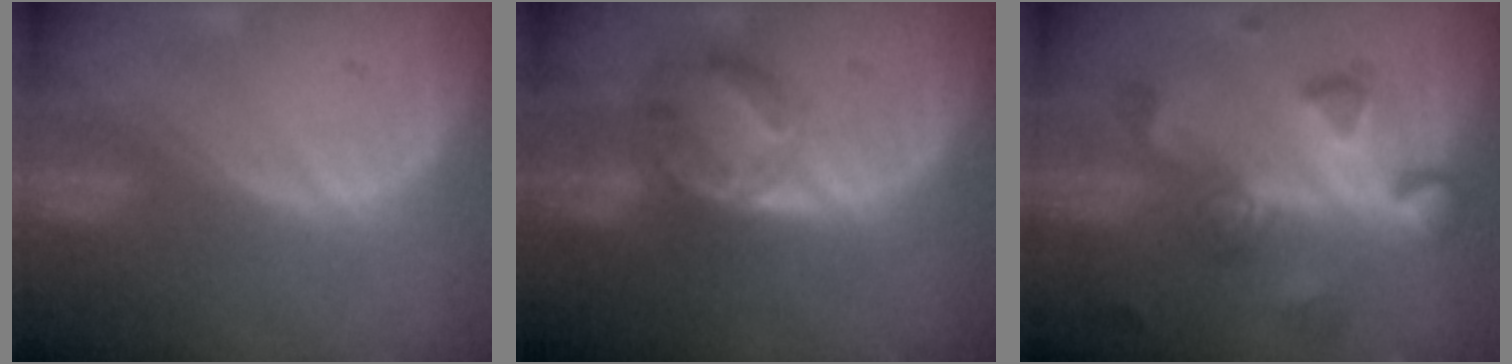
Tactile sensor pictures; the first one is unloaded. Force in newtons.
{"total": 7.2, "press": 6.0, "slide": 3.9}
{"total": 8.2, "press": 7.7, "slide": 2.7}